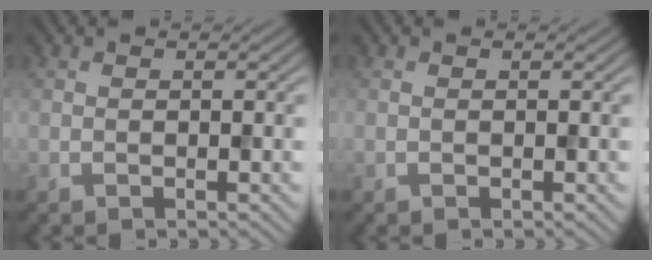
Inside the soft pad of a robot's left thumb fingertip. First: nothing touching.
{"total": 0.0}